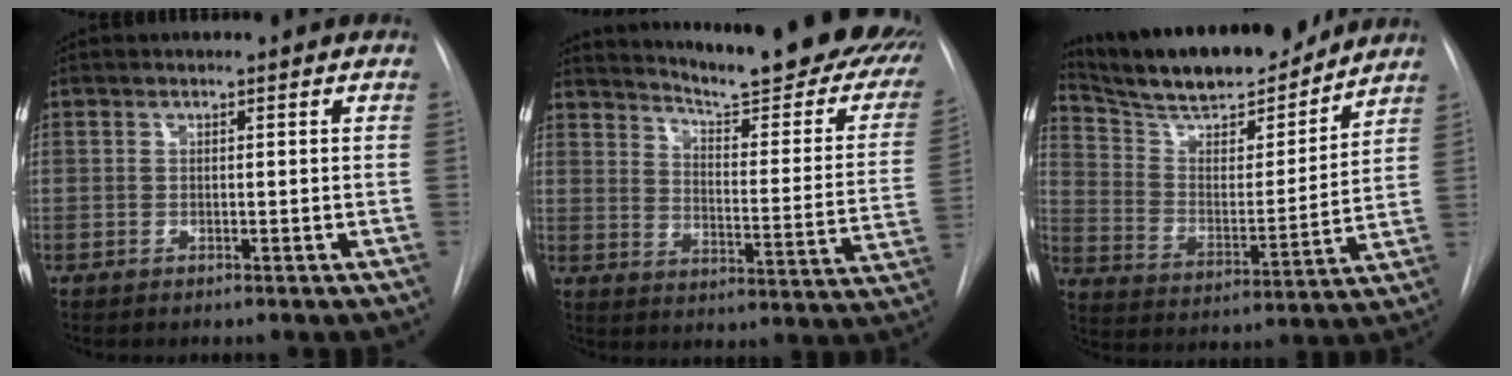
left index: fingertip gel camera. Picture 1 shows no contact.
{"total": 25.7, "force": [21.7, 3.7, 13.3], "torque": [-0.184, -0.092, 0.256]}
{"total": 19.1, "force": [17.1, 3.4, 7.7], "torque": [-0.132, -0.010, 0.274]}